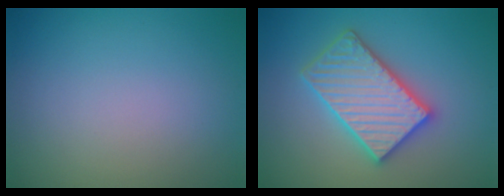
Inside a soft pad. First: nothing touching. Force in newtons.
{"total": 5.5, "press": 5.5, "slide": 0.9}